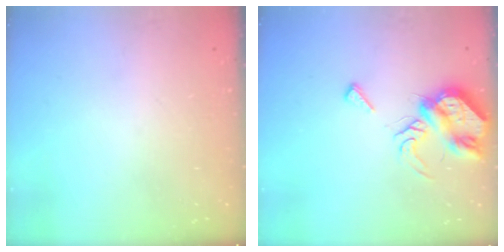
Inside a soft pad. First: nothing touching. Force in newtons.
{"total": 9.3, "press": 9.3, "slide": 0.5}